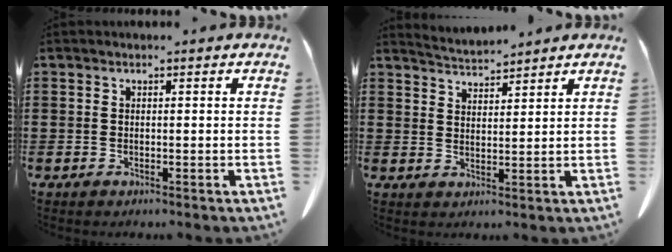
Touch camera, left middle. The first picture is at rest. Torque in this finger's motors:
{"motor_torque": [-0.12, 0.12, 0.00, 0.00]}